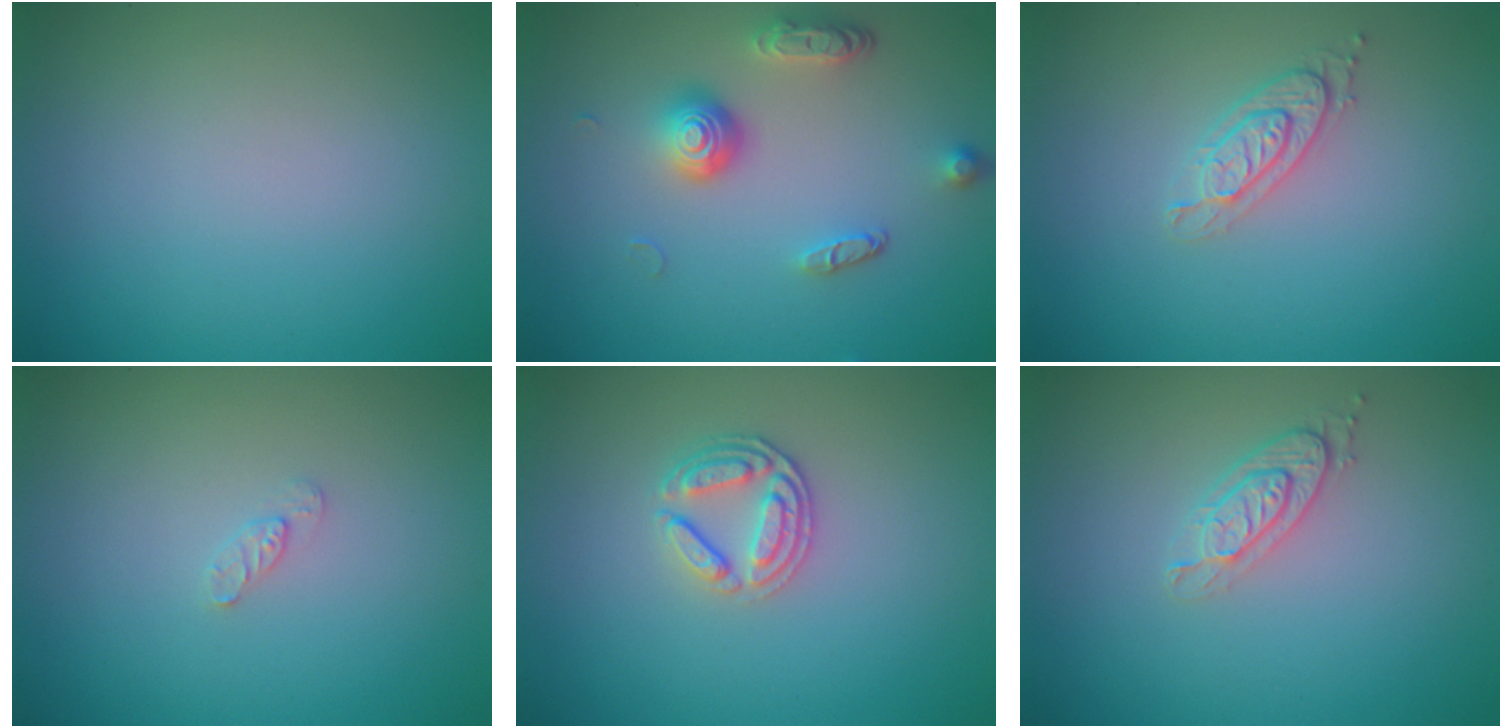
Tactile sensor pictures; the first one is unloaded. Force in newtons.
{"total": 3.8, "press": 2.9, "slide": 2.6}
{"total": 2.1, "press": 2.1, "slide": 0.4}
{"total": 0.9, "press": 0.8, "slide": 0.2}
{"total": 2.7, "press": 2.5, "slide": 1.0}
{"total": 2.1, "press": 1.9, "slide": 0.8}